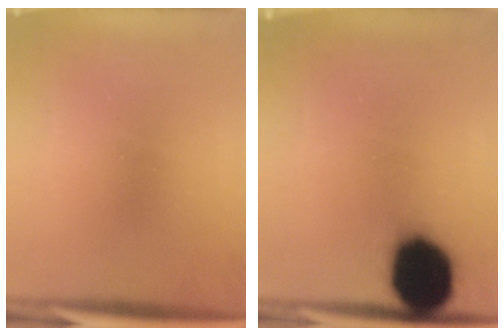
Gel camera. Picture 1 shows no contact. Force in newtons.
{"total": 17.0}